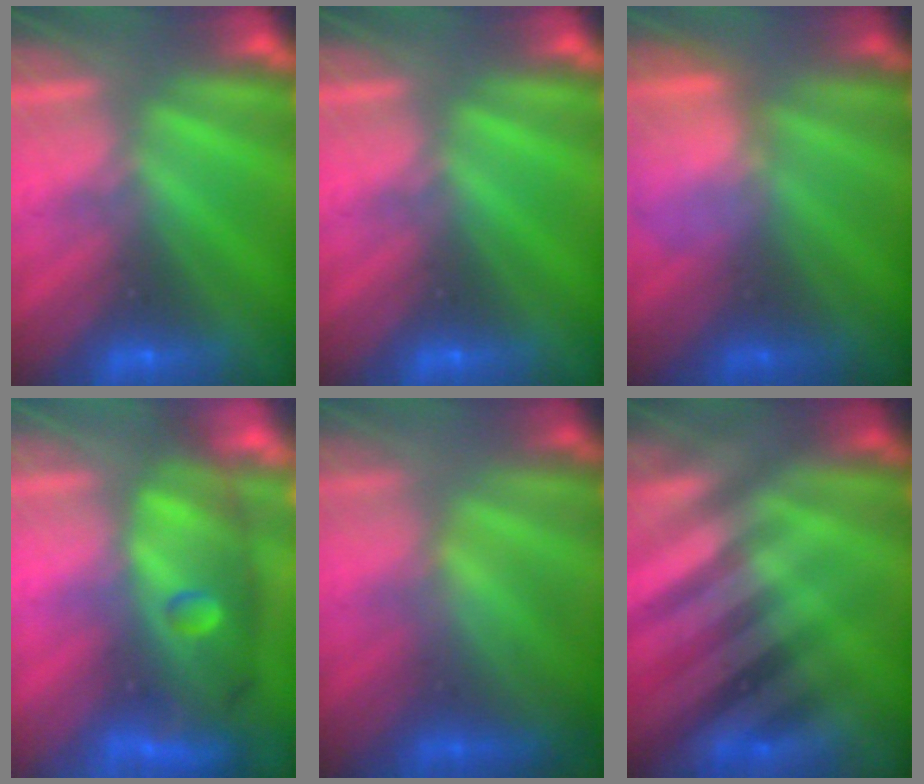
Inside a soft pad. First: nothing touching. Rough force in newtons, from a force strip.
{"total": 0.0}
{"total": 3.5}
{"total": 7.8}
{"total": 3.4}
{"total": 2.7}